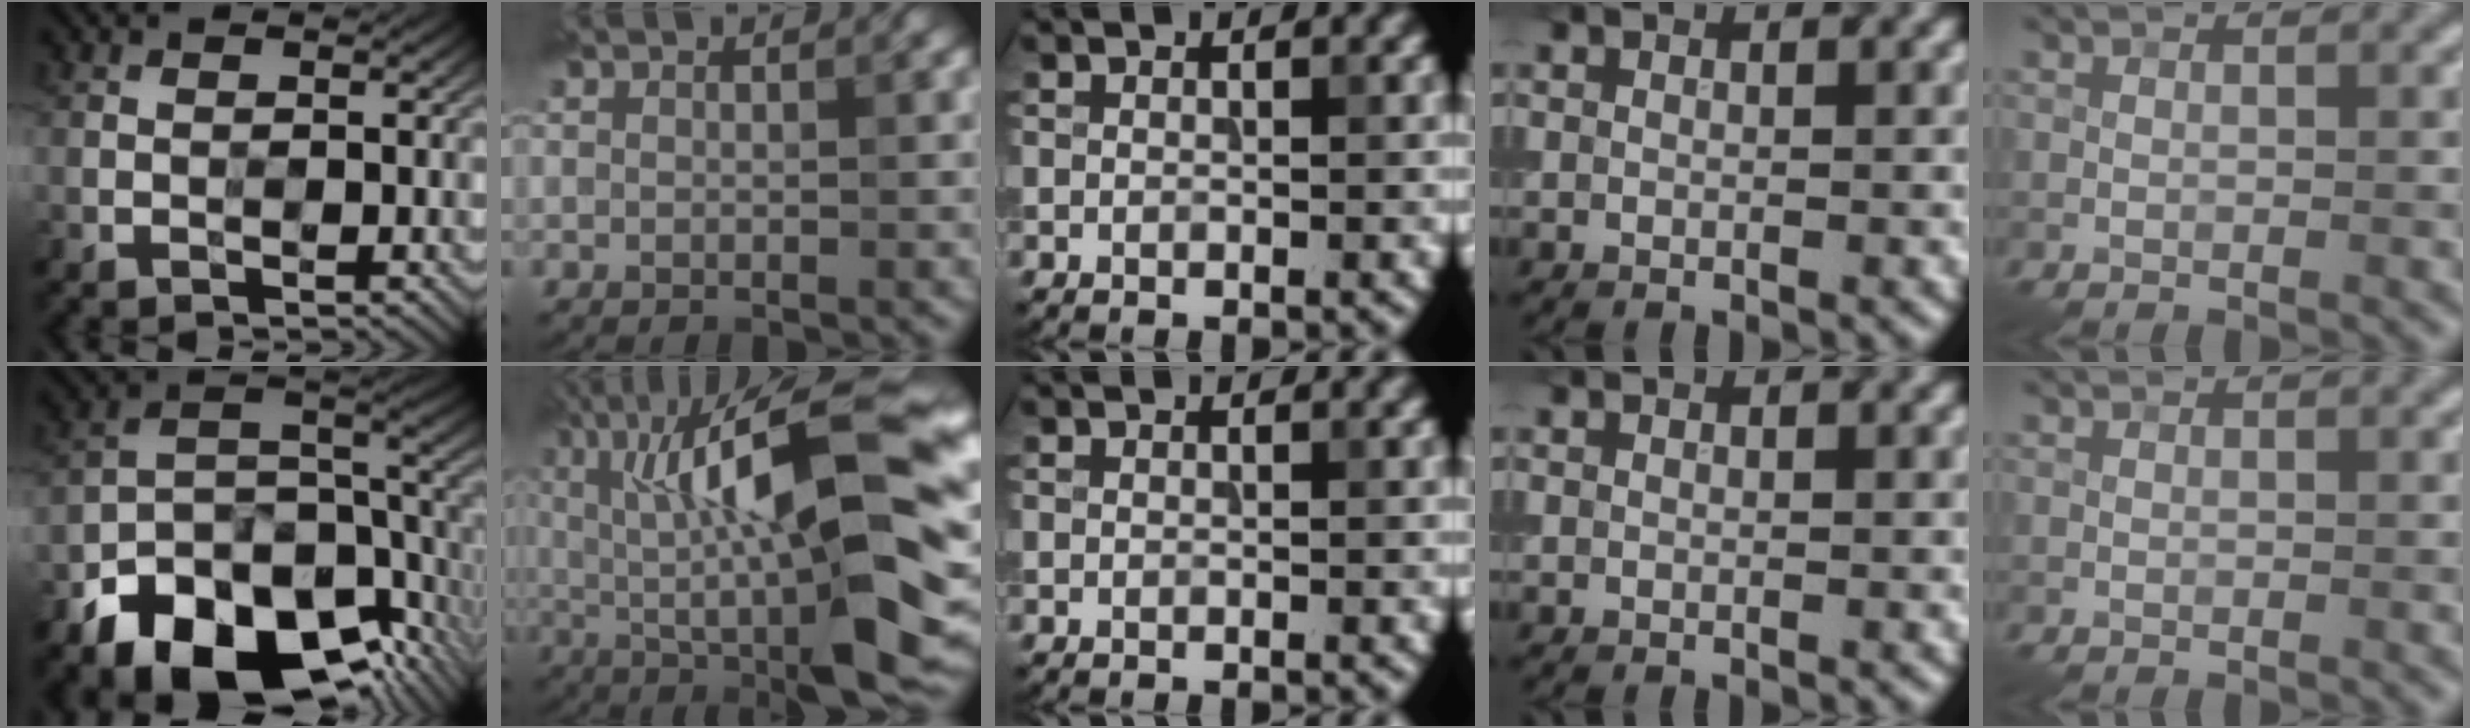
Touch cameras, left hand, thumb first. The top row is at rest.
{"thumb": {"total": 15.9, "force": [-9.1, 8.6, 9.8], "torque": [-0.184, -0.030, -0.156]}, "index": {"total": 17.7, "force": [1.7, 5.1, 16.9], "torque": [-0.247, 0.035, 0.024]}}